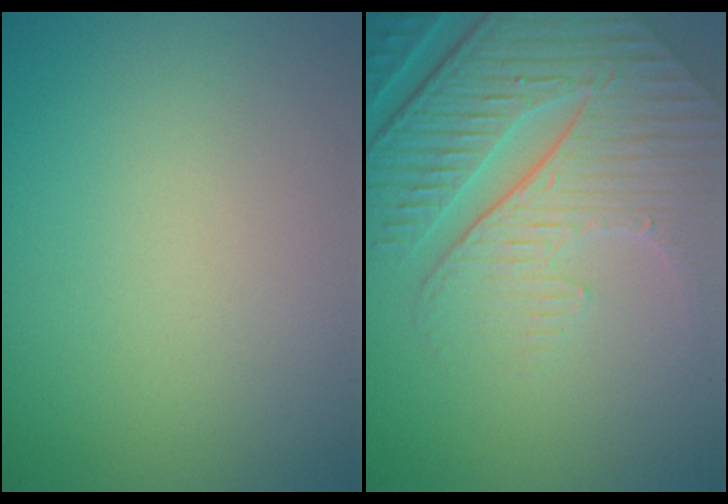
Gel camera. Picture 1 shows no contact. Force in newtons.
{"total": 8.9, "press": 6.1, "slide": 6.5}